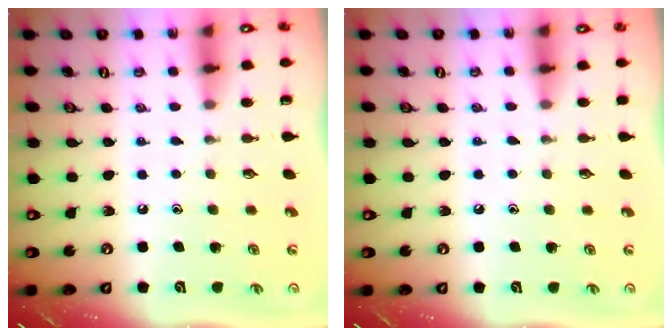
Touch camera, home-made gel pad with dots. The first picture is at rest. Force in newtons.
{"total": 3.0, "press": 2.9, "slide": 0.5}